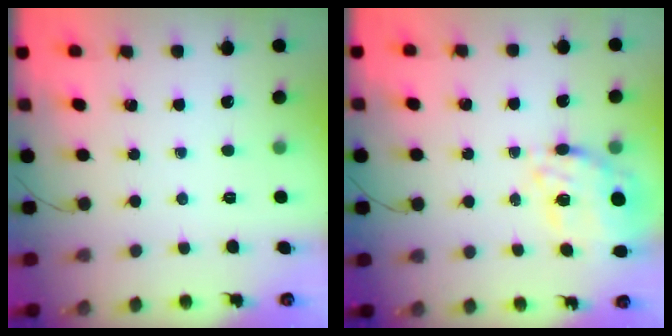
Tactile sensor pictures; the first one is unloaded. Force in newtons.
{"total": 11.7, "press": 10.9, "slide": 4.3}